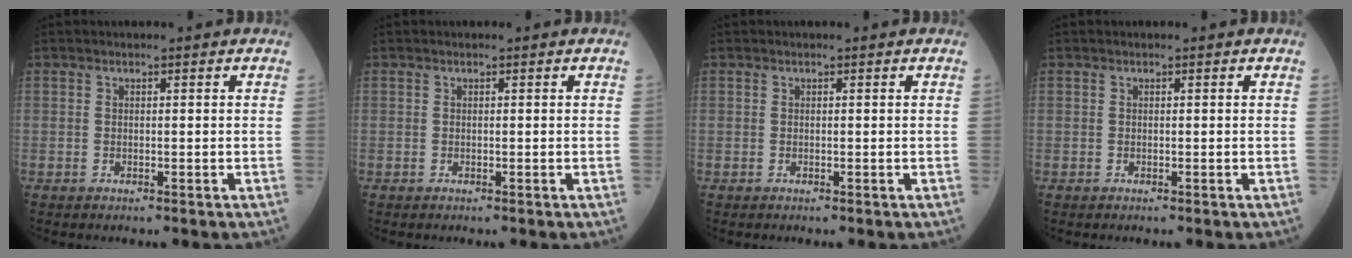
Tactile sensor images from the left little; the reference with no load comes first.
{"total": 0.0}
{"total": 0.0}
{"total": 0.0}